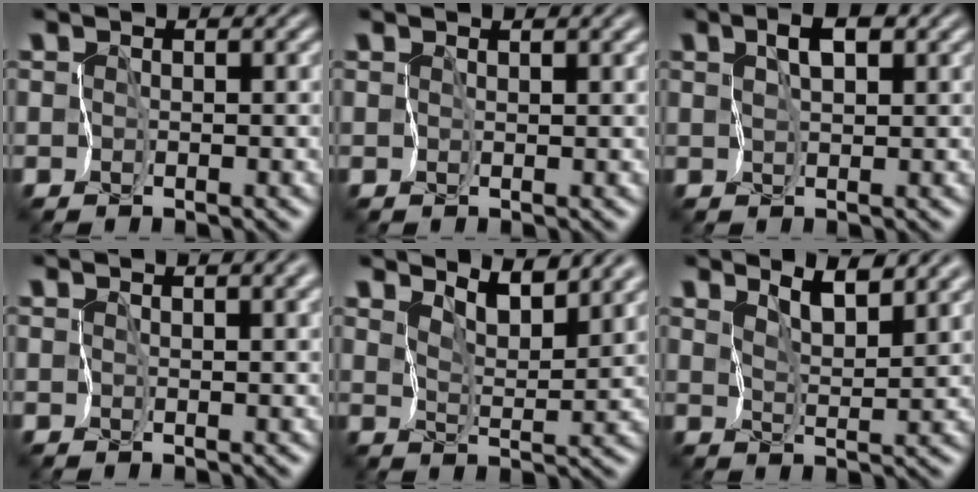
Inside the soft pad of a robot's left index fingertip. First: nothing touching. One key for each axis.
{"total": 1.6, "fx": 1.1, "fy": 0.4, "fz": 1.2, "tx": -0.012, "ty": 0.000, "tz": 0.022}
{"total": 2.9, "fx": 1.4, "fy": 1.1, "fz": 2.3, "tx": -0.040, "ty": 0.006, "tz": 0.025}
{"total": 4.4, "fx": 2.1, "fy": 1.8, "fz": 3.4, "tx": -0.037, "ty": 0.010, "tz": 0.029}
{"total": 4.2, "fx": 3.7, "fy": 0.7, "fz": 1.9, "tx": -0.040, "ty": -0.005, "tz": 0.064}
{"total": 3.9, "fx": 3.2, "fy": 0.6, "fz": 2.2, "tx": -0.038, "ty": 0.000, "tz": 0.059}